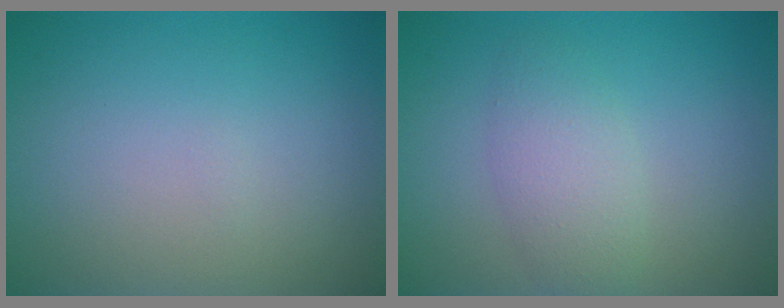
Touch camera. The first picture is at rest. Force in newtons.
{"total": 2.9, "press": 2.9, "slide": 0.1}